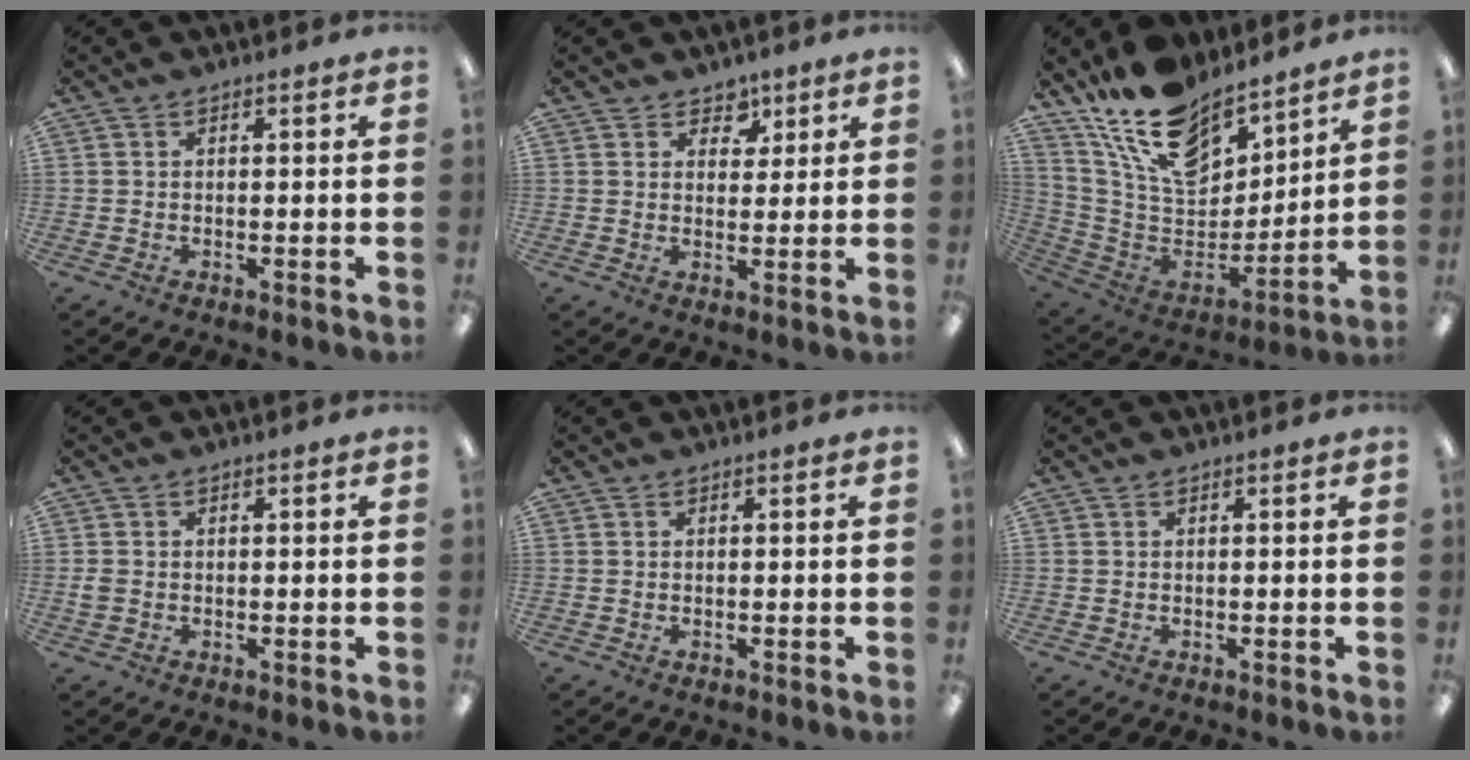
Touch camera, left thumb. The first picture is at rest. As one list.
[{"total": 4.6, "force": [3.1, 3.3, 0.9], "torque": [0.001, -0.017, 0.053]}, {"total": 19.1, "force": [14.1, 9.3, 8.9], "torque": [-0.177, -0.084, 0.258]}, {"total": 1.7, "force": [-0.3, 1.4, 0.8], "torque": [-0.013, 0.004, -0.006]}, {"total": 0.0}, {"total": 0.0}]